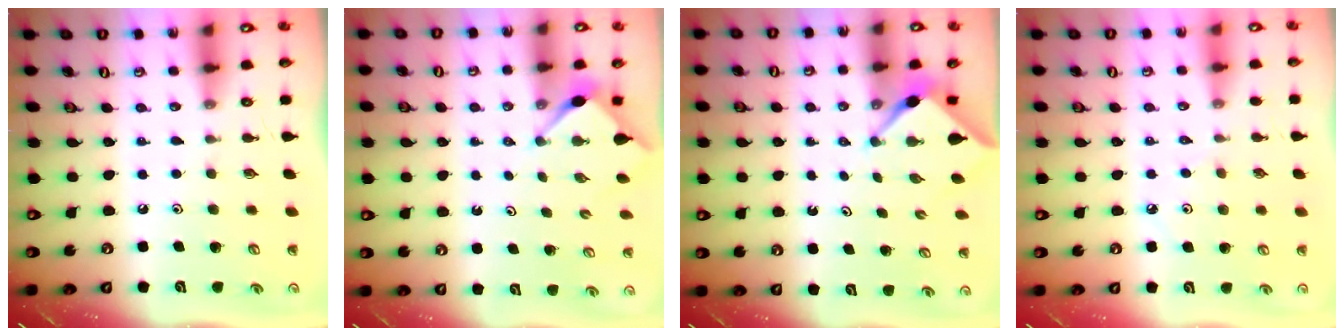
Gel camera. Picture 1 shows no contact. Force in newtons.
{"total": 2.7, "press": 2.7, "slide": 0.3}
{"total": 3.2, "press": 3.2, "slide": 0.3}
{"total": 3.9, "press": 3.8, "slide": 0.7}